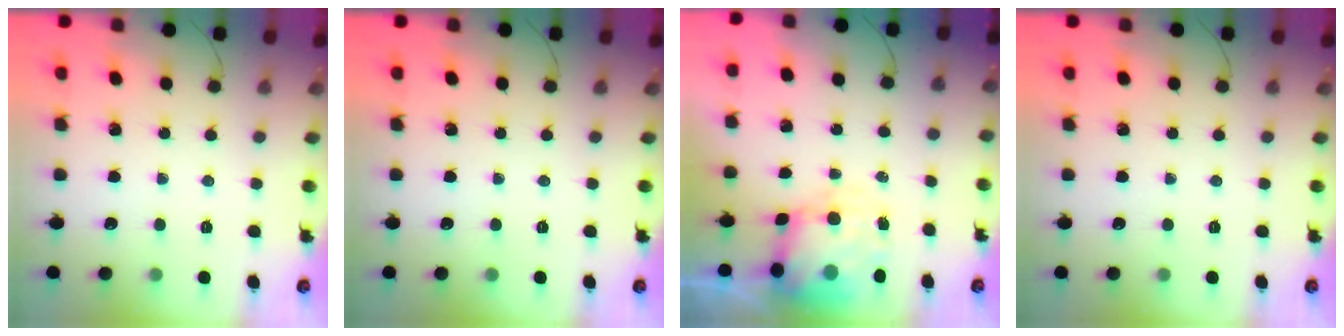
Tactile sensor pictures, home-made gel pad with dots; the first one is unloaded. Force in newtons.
{"total": 0.0}
{"total": 9.0, "press": 8.8, "slide": 2.0}
{"total": 0.0}